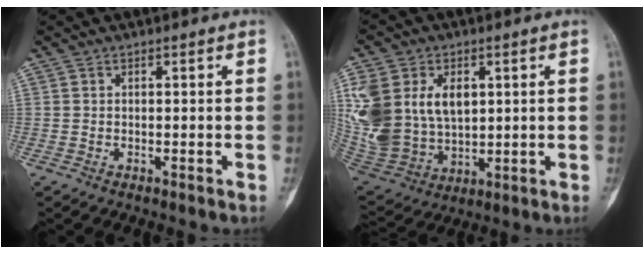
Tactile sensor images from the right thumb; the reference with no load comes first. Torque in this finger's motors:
{"motor_torque": [0.43, 0.87, 1.37, 0.47, 0.17]}